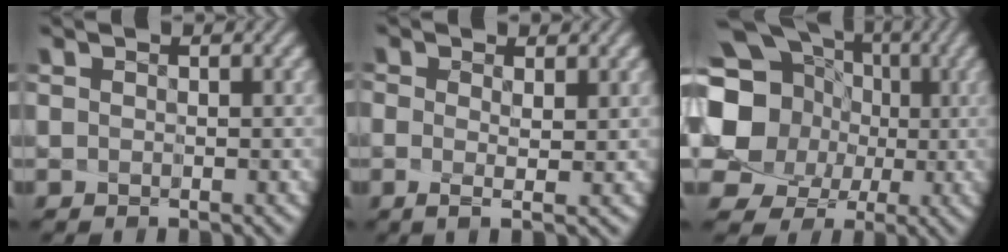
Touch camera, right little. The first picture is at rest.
{"total": 1.2, "force": [-0.2, -0.6, 1.0], "torque": [-0.016, -0.020, 0.007]}
{"total": 14.3, "force": [1.2, 13.1, 5.5], "torque": [-0.144, 0.008, 0.000]}